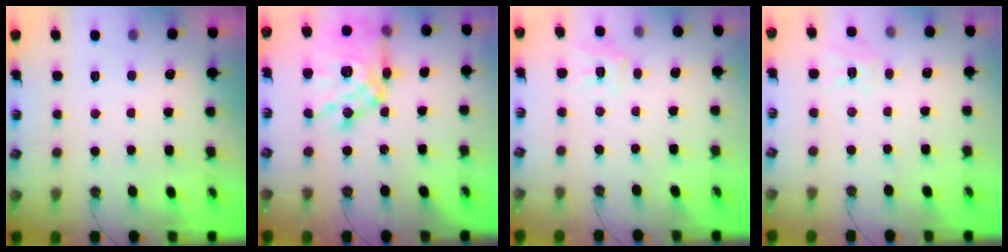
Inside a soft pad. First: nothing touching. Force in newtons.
{"total": 21.0, "press": 20.9, "slide": 2.1}
{"total": 8.5, "press": 8.5, "slide": 0.8}
{"total": 8.8, "press": 8.7, "slide": 0.8}